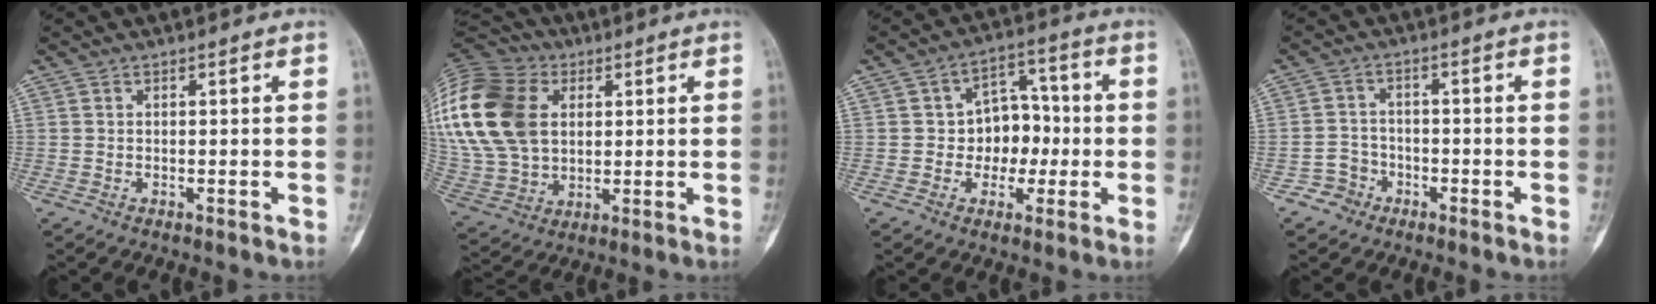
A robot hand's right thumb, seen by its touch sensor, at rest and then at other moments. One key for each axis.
{"total": 27.3, "fx": 6.4, "fy": 19.5, "fz": 18.0, "tx": -0.399, "ty": 0.026, "tz": 0.129}
{"total": 9.5, "fx": -0.9, "fy": 7.4, "fz": 5.8, "tx": -0.029, "ty": 0.033, "tz": -0.019}
{"total": 4.3, "fx": -2.4, "fy": 3.6, "fz": -0.1, "tx": 0.031, "ty": 0.022, "tz": -0.045}